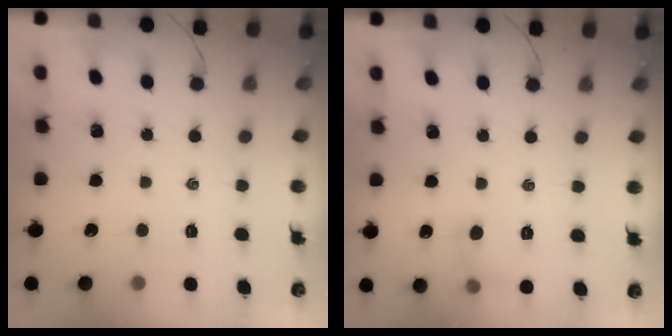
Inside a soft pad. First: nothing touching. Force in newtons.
{"total": 5.5, "press": 5.4, "slide": 1.2}